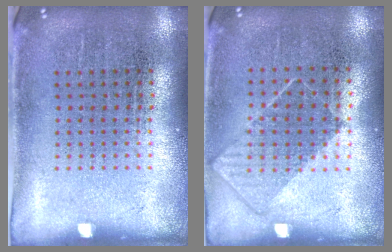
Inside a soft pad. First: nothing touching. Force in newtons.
{"total": 0.8, "press": 0.7, "slide": 0.5}